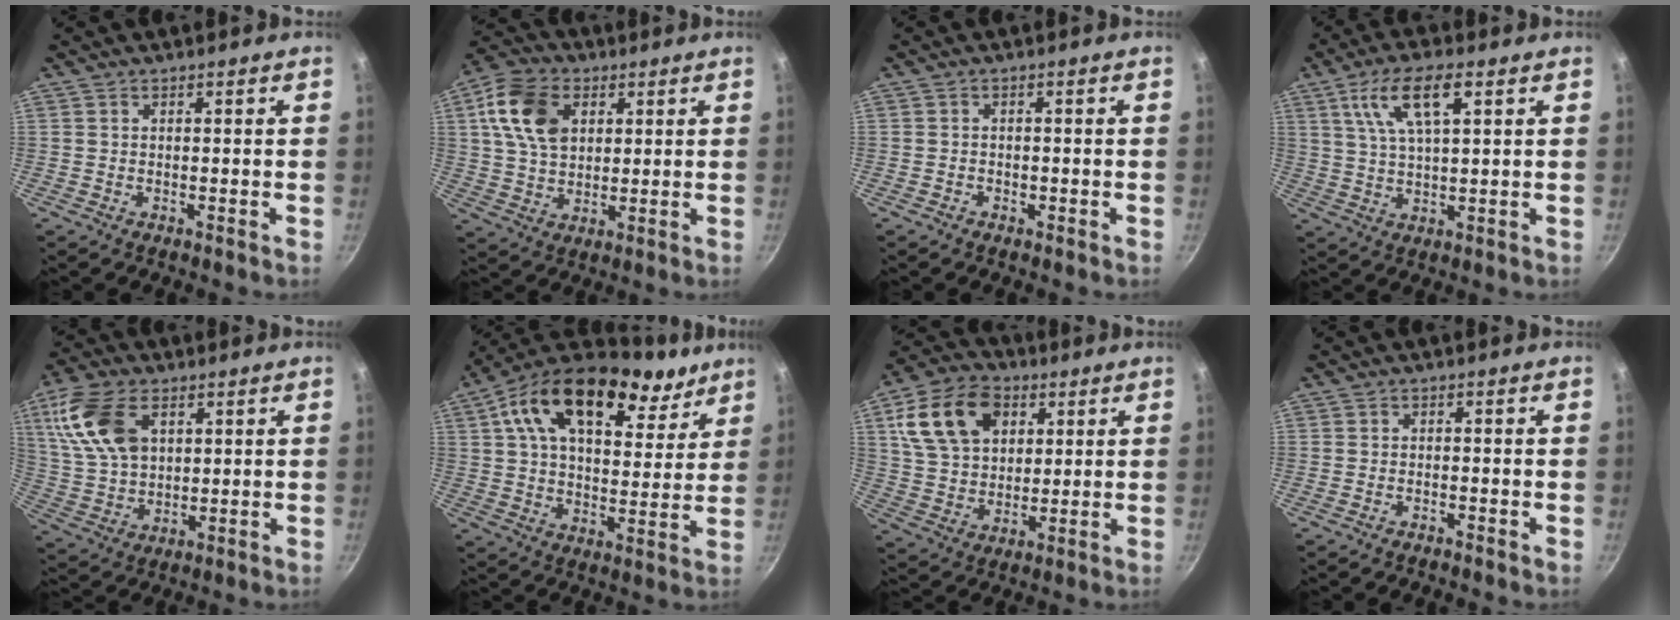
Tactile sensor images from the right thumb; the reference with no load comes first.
{"total": 12.8, "force": [3.8, 8.8, 8.4], "torque": [-0.140, 0.001, 0.064]}
{"total": 1.3, "force": [-0.8, 1.0, 0.2], "torque": [0.000, 0.012, -0.010]}
{"total": 10.3, "force": [4.3, 3.5, 8.6], "torque": [-0.156, -0.001, 0.082]}
{"total": 14.4, "force": [5.1, 8.9, 10.1], "torque": [-0.186, -0.011, 0.105]}
{"total": 23.1, "force": [13.4, 12.5, 14.1], "torque": [-0.217, -0.028, 0.210]}
{"total": 16.4, "force": [6.0, 11.6, 9.9], "torque": [-0.159, 0.000, 0.104]}
{"total": 0.9, "force": [-0.9, 0.2, 0.1], "torque": [-0.013, 0.015, -0.016]}